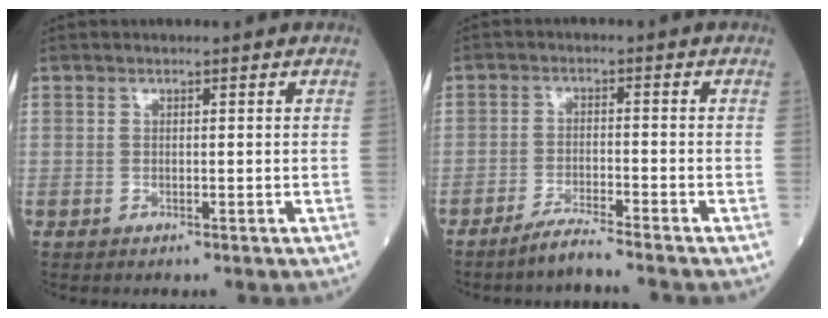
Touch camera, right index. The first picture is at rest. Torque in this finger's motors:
{"motor_torque": [-0.03, -0.24, 0.04, 0.00]}